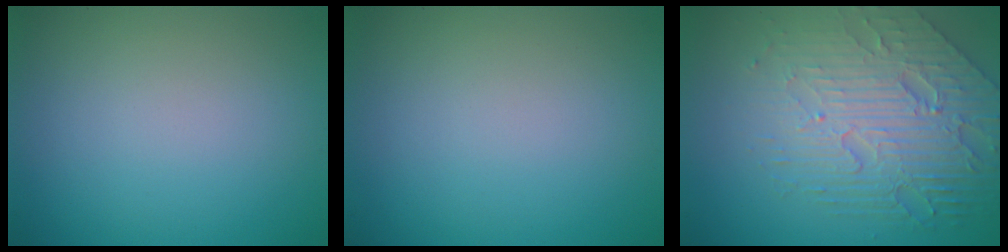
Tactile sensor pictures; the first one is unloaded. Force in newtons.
{"total": 0.0}
{"total": 7.7, "press": 5.3, "slide": 5.5}